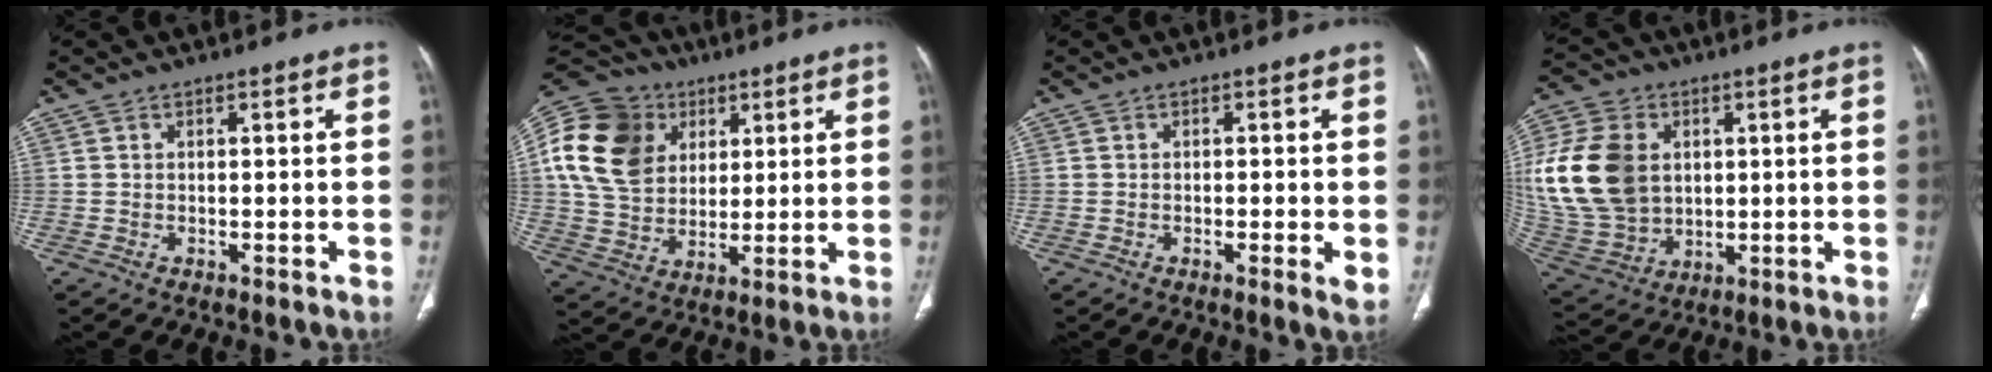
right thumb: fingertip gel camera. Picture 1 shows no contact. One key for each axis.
{"total": 20.4, "fx": 6.1, "fy": 15.8, "fz": 11.5, "tx": -0.224, "ty": 0.014, "tz": 0.114}
{"total": 2.8, "fx": -0.5, "fy": 0.6, "fz": 2.7, "tx": -0.045, "ty": -0.007, "tz": -0.011}
{"total": 20.9, "fx": 3.4, "fy": 15.6, "fz": 13.5, "tx": -0.281, "ty": -0.004, "tz": 0.084}